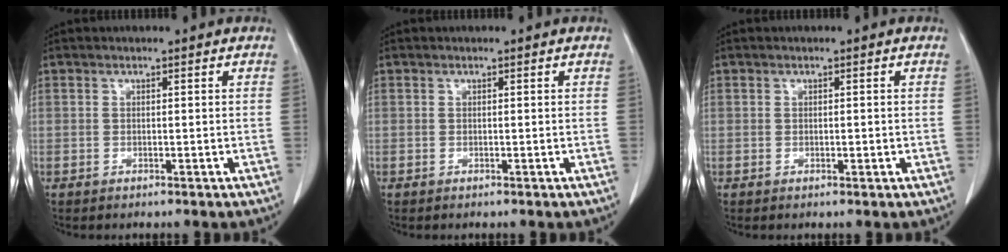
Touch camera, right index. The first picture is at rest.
{"total": 0.0}
{"total": 0.7, "force": [0.0, 0.5, 0.6], "torque": [-0.006, 0.000, 0.002]}